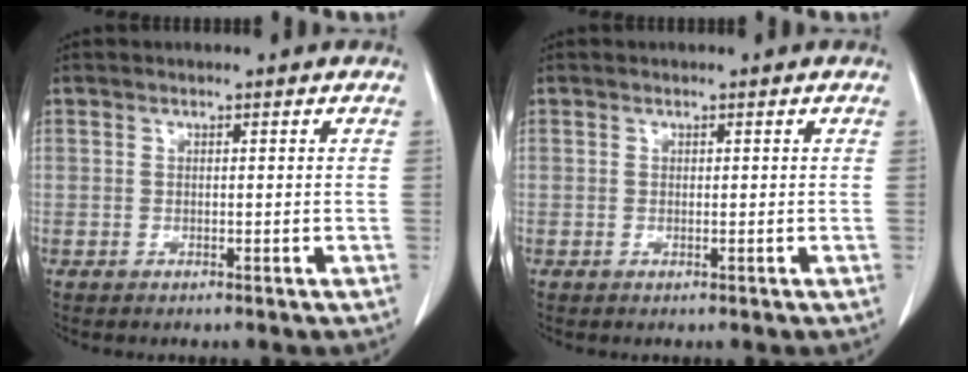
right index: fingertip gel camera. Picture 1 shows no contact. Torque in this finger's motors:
{"motor_torque": [0.08, 0.01, 0.01, 0.00]}